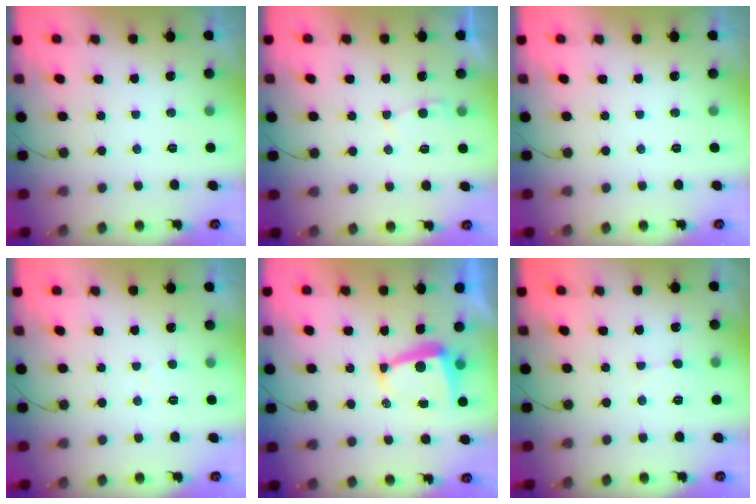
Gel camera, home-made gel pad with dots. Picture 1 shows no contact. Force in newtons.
{"total": 2.0, "press": 2.0, "slide": 0.3}
{"total": 0.0}
{"total": 1.7, "press": 1.7, "slide": 0.2}
{"total": 5.6, "press": 5.6, "slide": 0.5}
{"total": 4.5, "press": 4.5, "slide": 0.6}